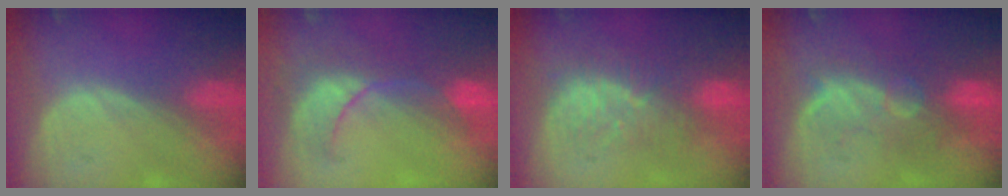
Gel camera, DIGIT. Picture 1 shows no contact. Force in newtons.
{"total": 8.1, "press": 7.9, "slide": 1.6}
{"total": 9.0, "press": 8.1, "slide": 3.7}
{"total": 9.6, "press": 8.5, "slide": 4.4}